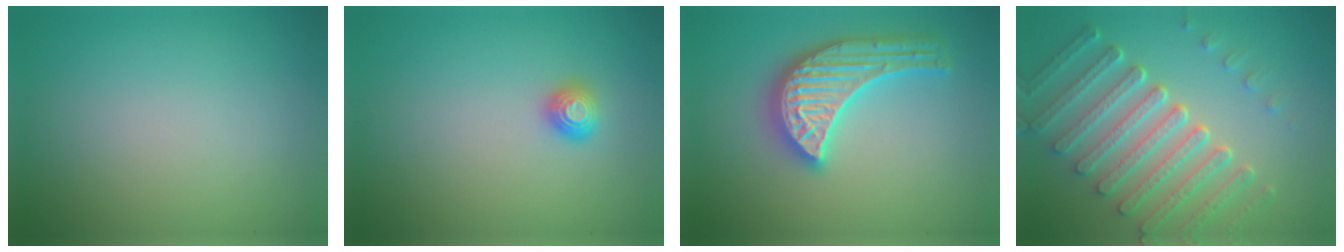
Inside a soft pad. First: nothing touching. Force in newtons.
{"total": 1.1, "press": 1.1, "slide": 0.2}
{"total": 5.7, "press": 5.6, "slide": 0.6}
{"total": 7.1, "press": 5.3, "slide": 4.7}